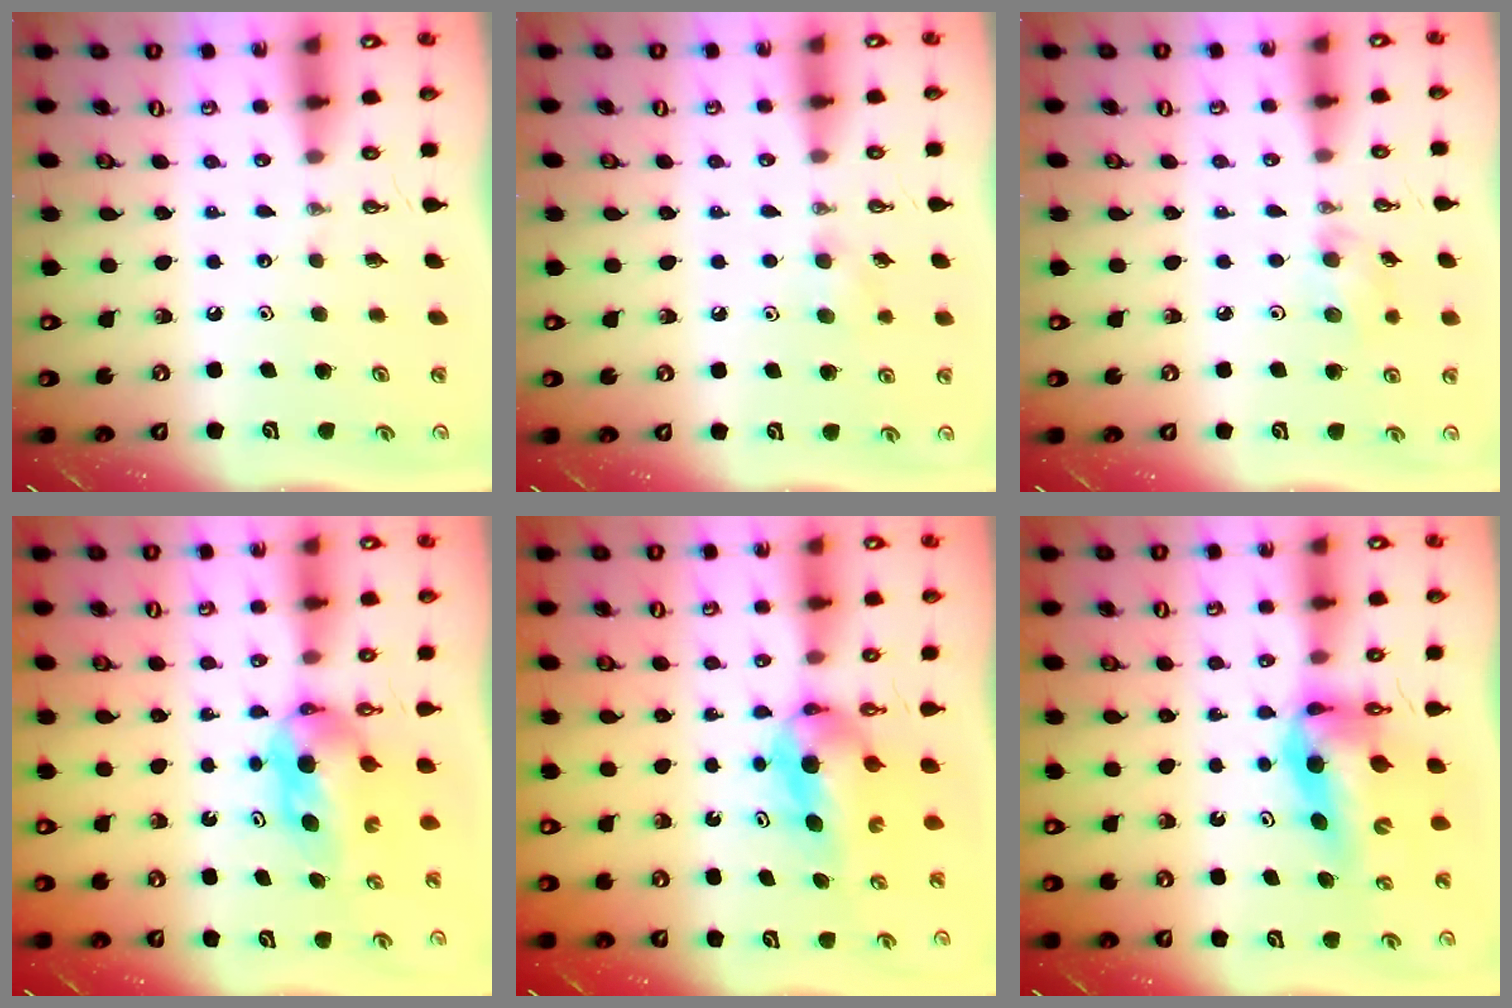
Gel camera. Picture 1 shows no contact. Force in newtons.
{"total": 6.0, "press": 5.7, "slide": 1.9}
{"total": 6.9, "press": 5.4, "slide": 4.3}
{"total": 6.9, "press": 4.3, "slide": 5.4}
{"total": 6.0, "press": 4.6, "slide": 3.8}
{"total": 10.4, "press": 9.8, "slide": 3.4}